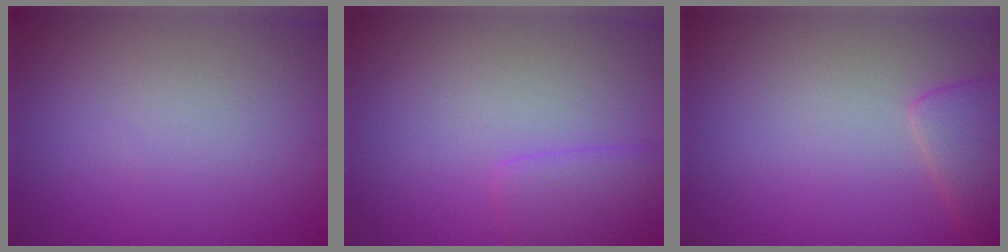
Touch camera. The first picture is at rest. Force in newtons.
{"total": 2.4, "press": 2.3, "slide": 0.2}
{"total": 3.0, "press": 3.0, "slide": 0.3}